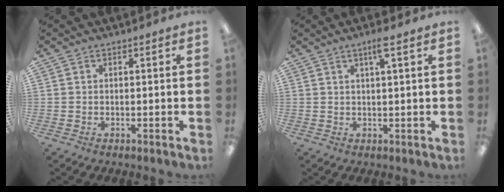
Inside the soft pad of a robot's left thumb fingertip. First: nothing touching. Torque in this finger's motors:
{"motor_torque": [0.00, 0.00, -0.22, 0.40, 0.02]}